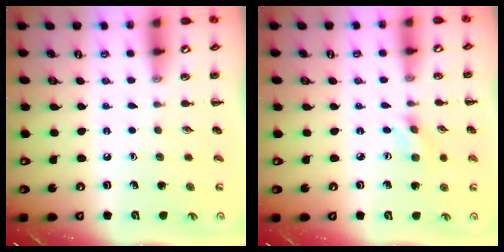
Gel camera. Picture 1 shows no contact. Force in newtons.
{"total": 1.4, "press": 1.3, "slide": 0.5}